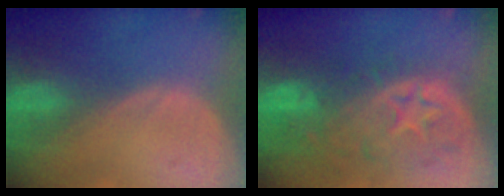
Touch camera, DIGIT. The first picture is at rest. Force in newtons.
{"total": 11.1, "press": 9.8, "slide": 5.1}